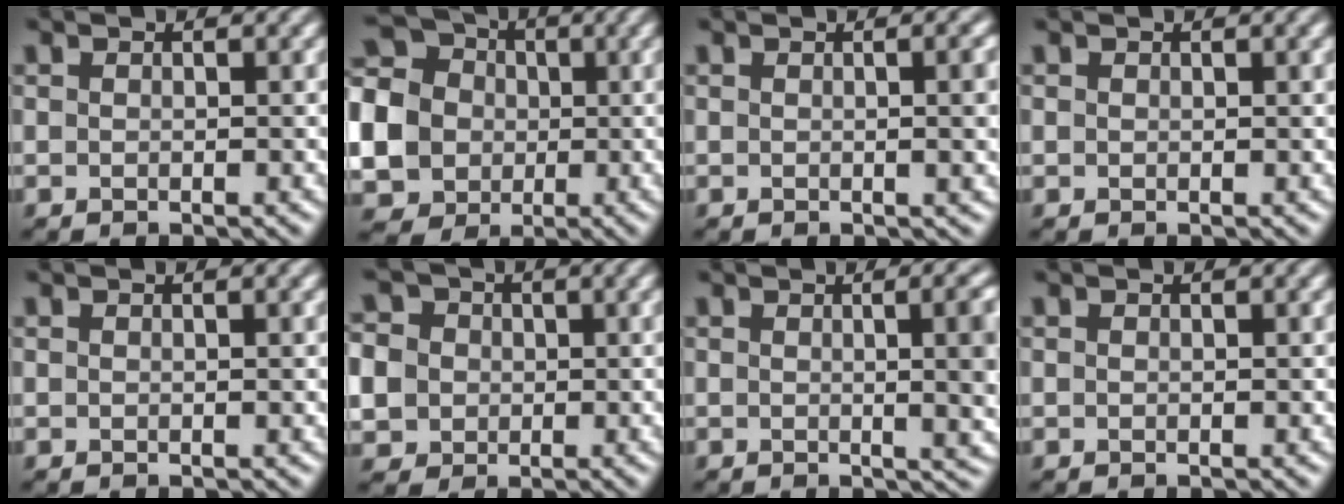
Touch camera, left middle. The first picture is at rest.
{"total": 13.7, "force": [-1.4, 12.6, 5.1], "torque": [-0.166, 0.003, -0.048]}
{"total": 4.3, "force": [0.3, 1.6, 4.0], "torque": [-0.031, 0.011, 0.004]}
{"total": 1.1, "force": [0.7, 0.6, 0.6], "torque": [-0.010, 0.002, 0.013]}
{"total": 0.6, "force": [0.3, 0.1, 0.5], "torque": [-0.005, 0.002, 0.004]}
{"total": 8.8, "force": [0.3, 8.1, 3.4], "torque": [-0.082, 0.021, -0.014]}
{"total": 8.8, "force": [0.7, 3.5, 8.0], "torque": [-0.046, 0.014, 0.005]}
{"total": 0.0}